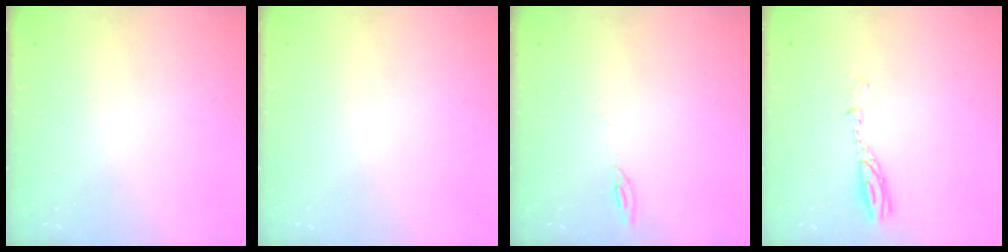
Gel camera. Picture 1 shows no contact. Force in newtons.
{"total": 0.0}
{"total": 3.5, "press": 3.5, "slide": 0.4}
{"total": 4.0, "press": 3.9, "slide": 0.2}